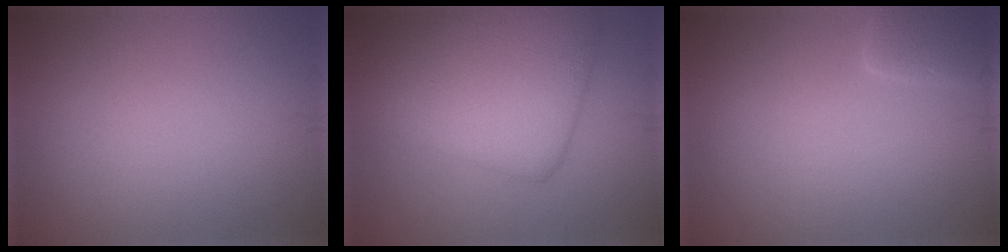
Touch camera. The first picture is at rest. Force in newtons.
{"total": 9.0, "press": 9.0, "slide": 0.1}
{"total": 2.6, "press": 2.6, "slide": 0.3}